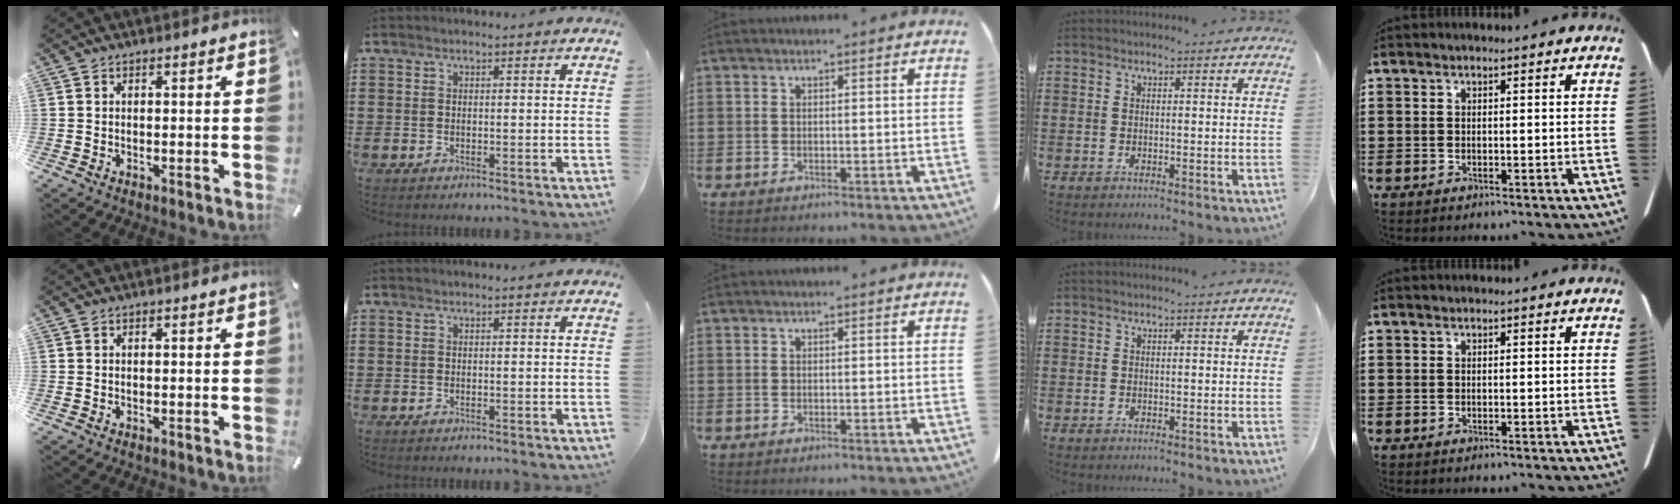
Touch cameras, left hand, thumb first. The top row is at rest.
{}